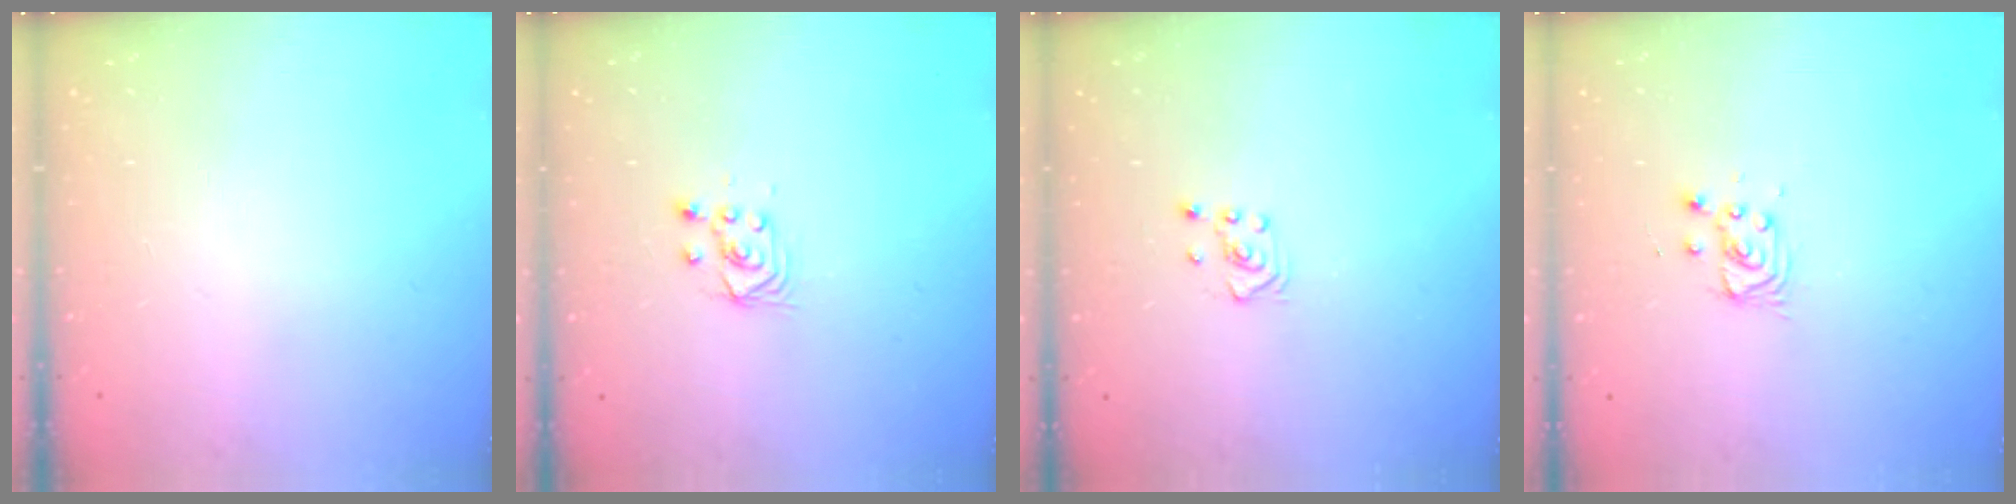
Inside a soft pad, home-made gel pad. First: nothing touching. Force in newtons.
{"total": 2.9, "press": 2.7, "slide": 1.0}
{"total": 2.8, "press": 2.6, "slide": 1.1}
{"total": 4.0, "press": 4.0, "slide": 0.4}